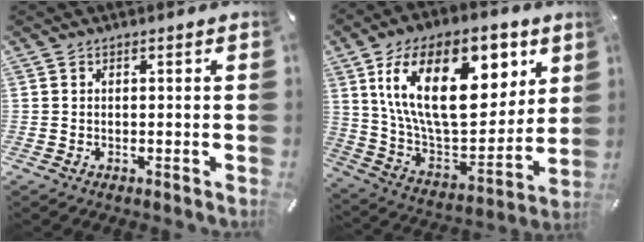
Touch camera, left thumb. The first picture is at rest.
{"total": 26.6, "force": [11.5, 14.1, 19.4], "torque": [-0.359, -0.051, 0.191]}